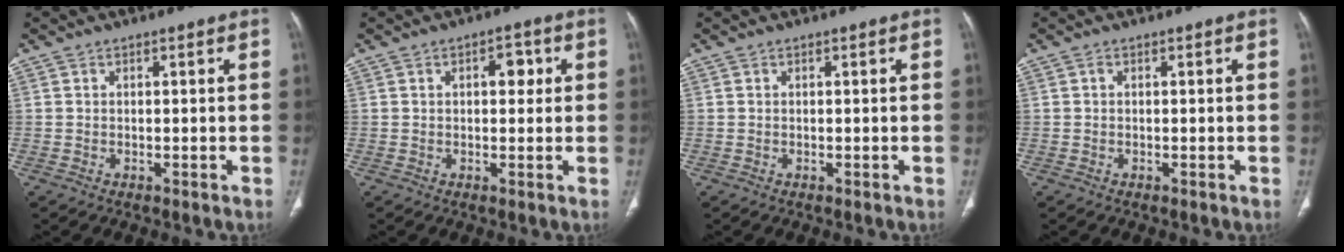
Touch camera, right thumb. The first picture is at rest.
{"total": 3.7, "force": [0.9, 2.2, 2.8], "torque": [-0.024, 0.003, 0.009]}
{"total": 0.0}
{"total": 0.0}